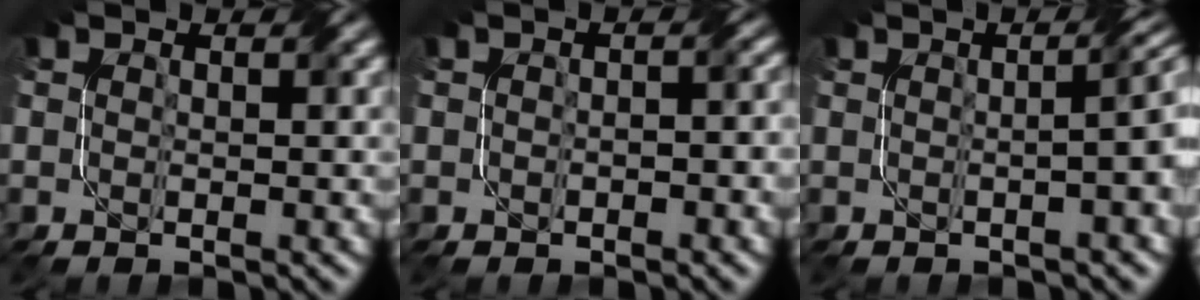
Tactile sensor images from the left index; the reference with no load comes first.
{"total": 2.2, "force": [-0.2, 1.3, 1.8], "torque": [-0.018, 0.000, -0.001]}
{"total": 5.7, "force": [0.6, 2.5, 5.1], "torque": [-0.029, 0.026, -0.011]}